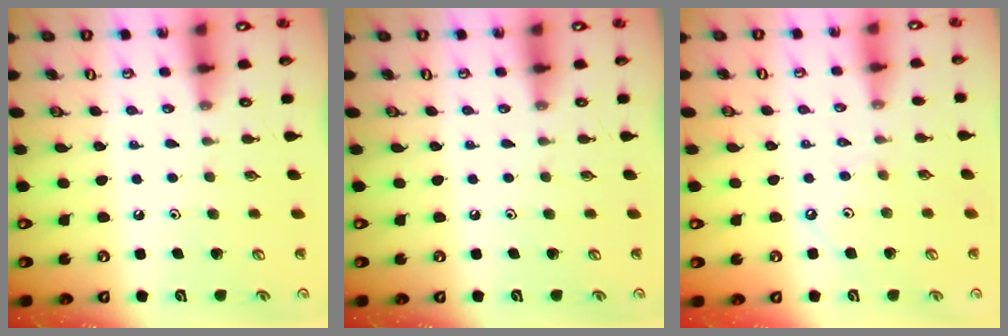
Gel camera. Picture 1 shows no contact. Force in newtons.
{"total": 0.0}
{"total": 1.1, "press": 1.1, "slide": 0.3}